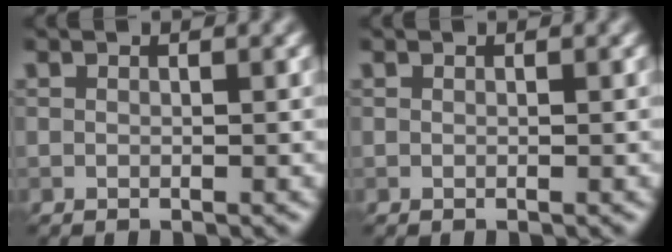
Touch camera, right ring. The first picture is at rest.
{"total": 0.0}